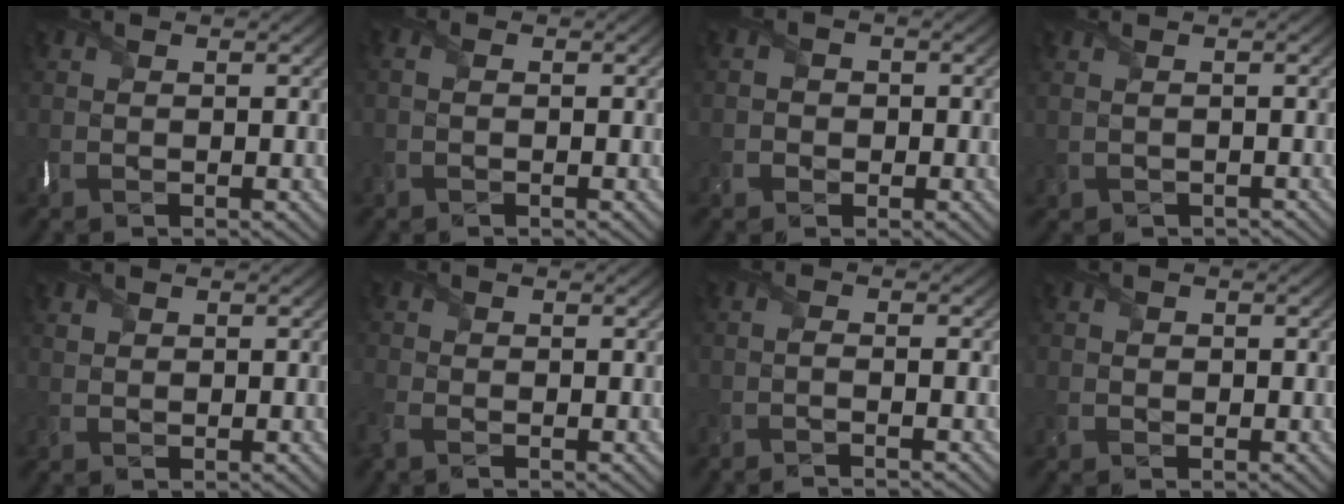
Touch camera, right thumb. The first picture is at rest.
{"total": 0.9, "force": [-0.3, 0.3, 0.9], "torque": [-0.021, -0.002, -0.006]}
{"total": 2.1, "force": [-0.8, 1.9, 0.3], "torque": [0.004, -0.003, -0.019]}
{"total": 0.9, "force": [-0.2, 0.5, 0.8], "torque": [-0.025, -0.007, 0.000]}
{"total": 0.8, "force": [0.7, 0.4, 0.2], "torque": [-0.009, -0.003, 0.016]}
{"total": 2.6, "force": [-1.7, 1.1, 1.6], "torque": [-0.051, -0.014, -0.043]}
{"total": 2.2, "force": [-0.9, 0.5, 1.9], "torque": [-0.019, -0.005, -0.030]}
{"total": 1.0, "force": [-0.2, 0.9, 0.2], "torque": [-0.004, -0.006, -0.006]}